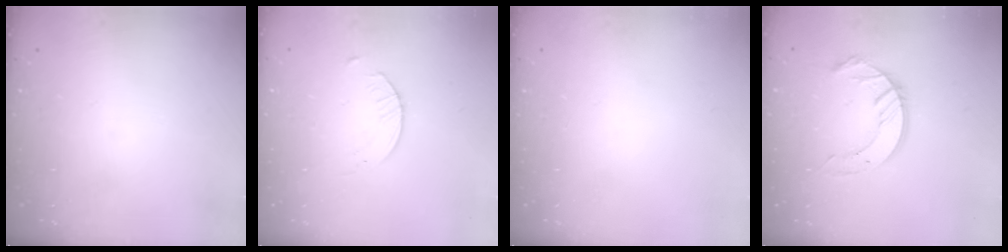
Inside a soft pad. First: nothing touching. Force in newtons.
{"total": 2.8, "press": 2.7, "slide": 0.3}
{"total": 0.0}
{"total": 10.2, "press": 10.1, "slide": 1.0}